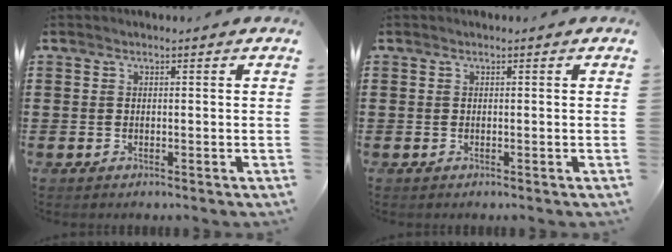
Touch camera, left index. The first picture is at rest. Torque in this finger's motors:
{"motor_torque": [0.00, 0.00, 0.01, 0.00]}